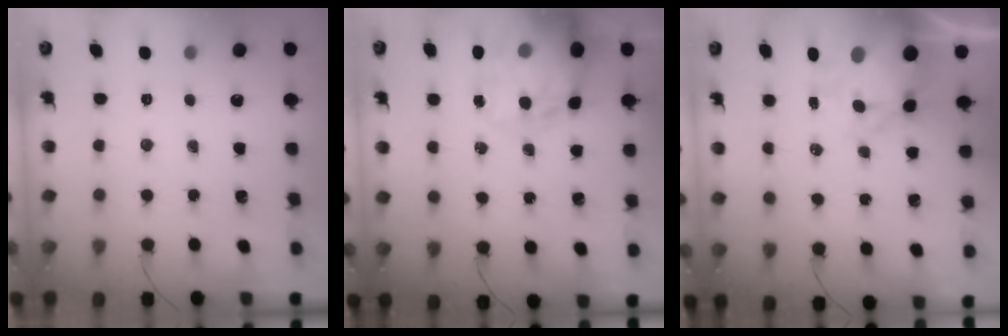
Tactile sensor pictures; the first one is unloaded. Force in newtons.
{"total": 21.5, "press": 20.9, "slide": 5.0}
{"total": 9.1, "press": 8.6, "slide": 2.8}